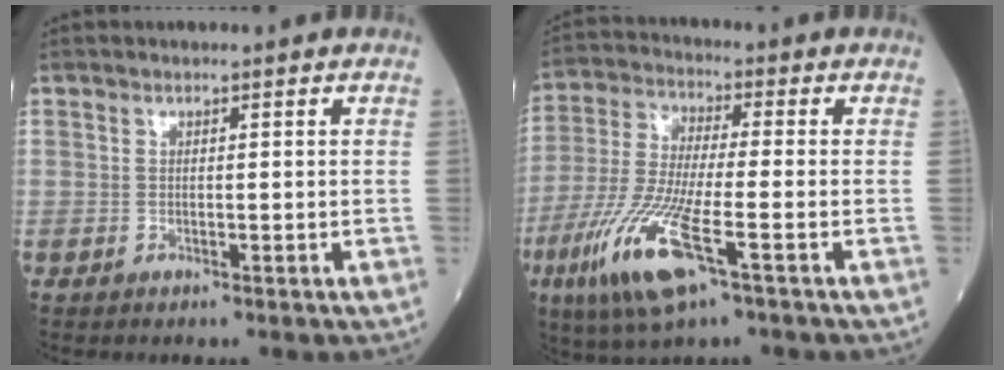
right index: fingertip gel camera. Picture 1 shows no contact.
{"total": 13.2, "force": [-6.0, 1.7, 11.7], "torque": [-0.254, -0.029, -0.114]}